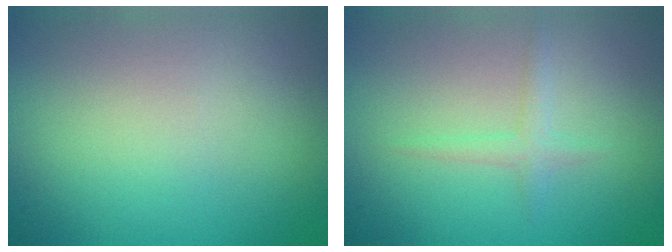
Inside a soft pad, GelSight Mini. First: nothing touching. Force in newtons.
{"total": 1.3, "press": 1.3, "slide": 0.1}